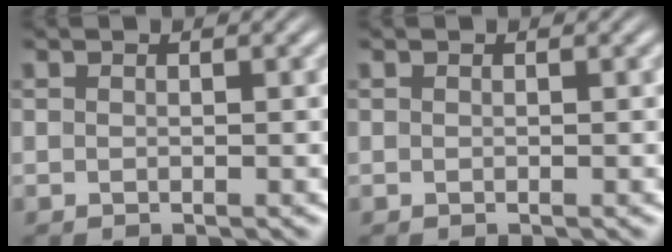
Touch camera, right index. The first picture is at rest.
{"total": 0.0}